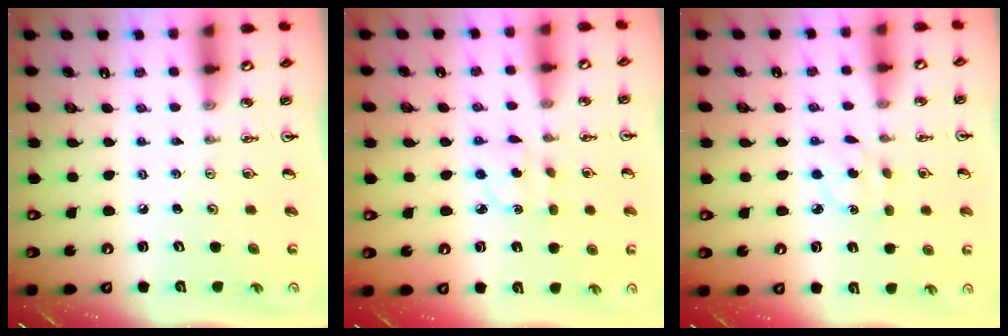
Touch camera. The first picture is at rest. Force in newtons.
{"total": 2.0, "press": 2.0, "slide": 0.4}
{"total": 3.3, "press": 3.3, "slide": 0.3}